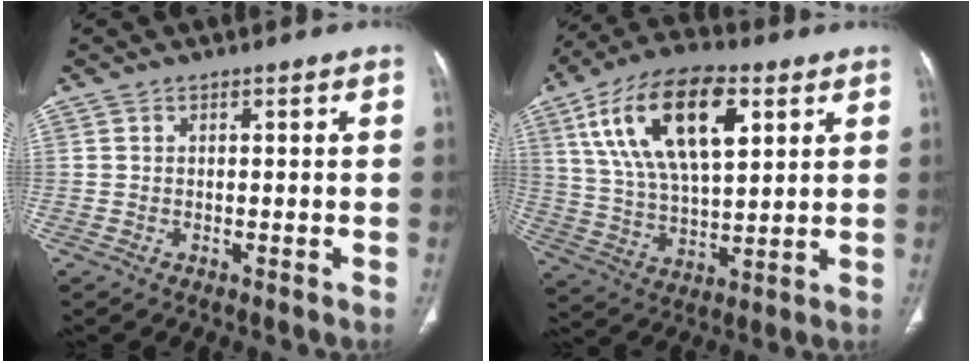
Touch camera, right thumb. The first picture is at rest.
{"total": 20.6, "force": [8.1, 9.7, 16.2], "torque": [-0.278, -0.013, 0.147]}